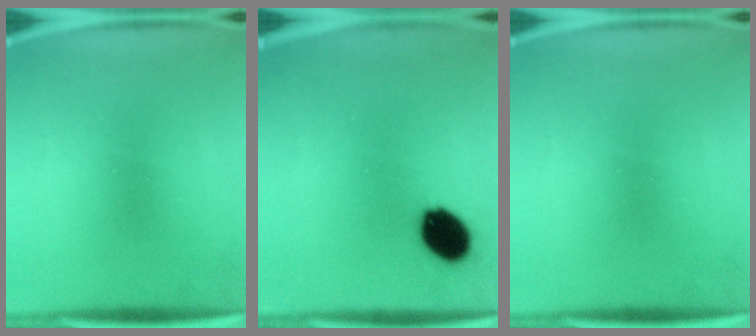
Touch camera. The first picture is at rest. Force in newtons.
{"total": 9.9}
{"total": 0.0}